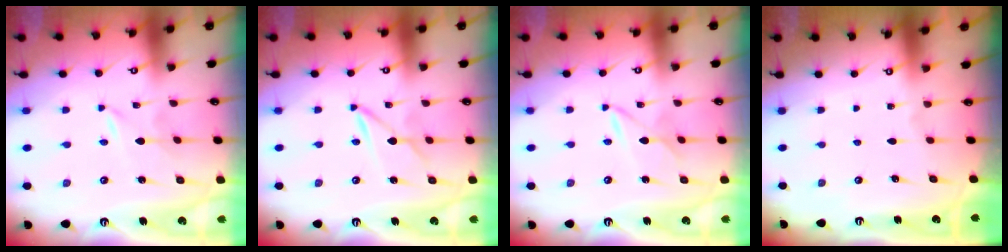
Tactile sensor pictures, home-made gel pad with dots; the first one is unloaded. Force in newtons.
{"total": 2.0, "press": 2.0, "slide": 0.1}
{"total": 2.5, "press": 2.5, "slide": 0.3}
{"total": 0.0}